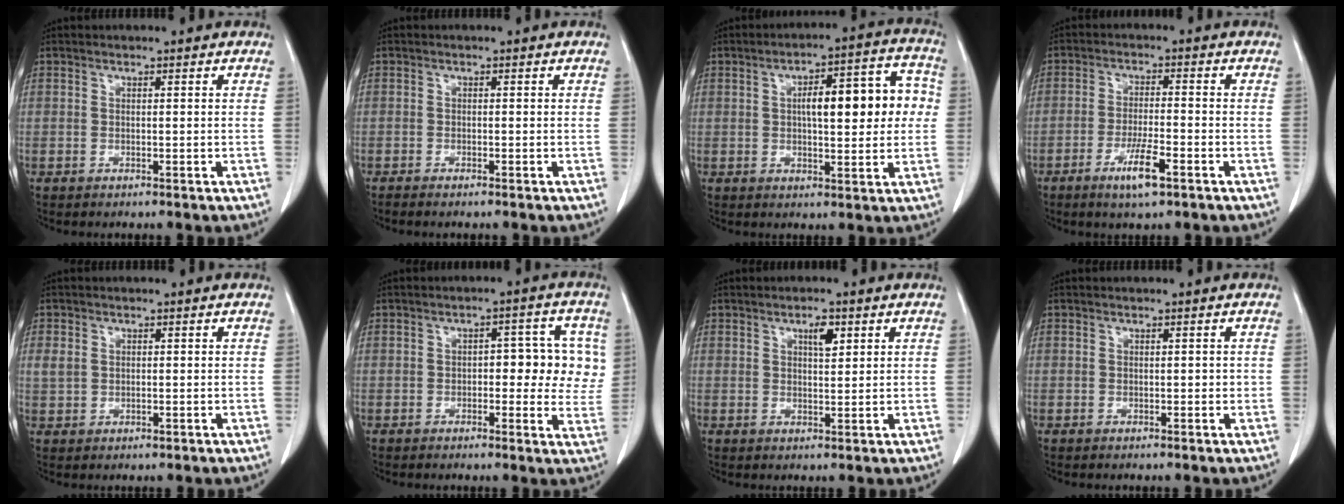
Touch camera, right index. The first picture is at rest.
{"total": 1.5, "force": [-1.3, -0.1, 0.9], "torque": [-0.014, -0.001, -0.016]}
{"total": 12.3, "force": [1.4, 3.6, 11.7], "torque": [-0.157, 0.039, 0.022]}
{"total": 6.0, "force": [-3.4, 0.6, 4.9], "torque": [-0.095, -0.008, -0.058]}
{"total": 2.5, "force": [0.5, 2.0, 1.5], "torque": [-0.036, 0.004, 0.015]}
{"total": 7.9, "force": [0.8, 3.8, 6.9], "torque": [-0.064, 0.020, 0.010]}
{"total": 2.9, "force": [1.5, 1.0, 2.3], "torque": [-0.040, -0.001, 0.025]}
{"total": 0.7, "force": [0.0, 0.4, 0.5], "torque": [-0.005, 0.003, 0.002]}